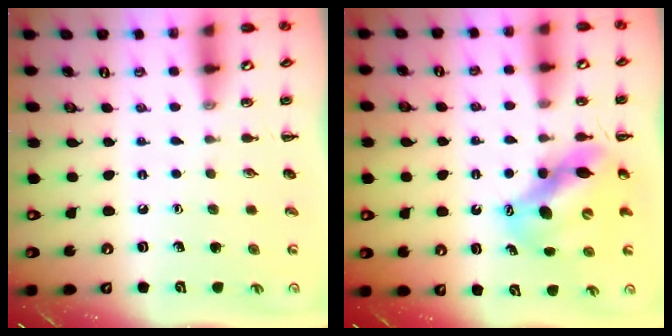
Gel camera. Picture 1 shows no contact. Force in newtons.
{"total": 11.1, "press": 10.8, "slide": 2.7}